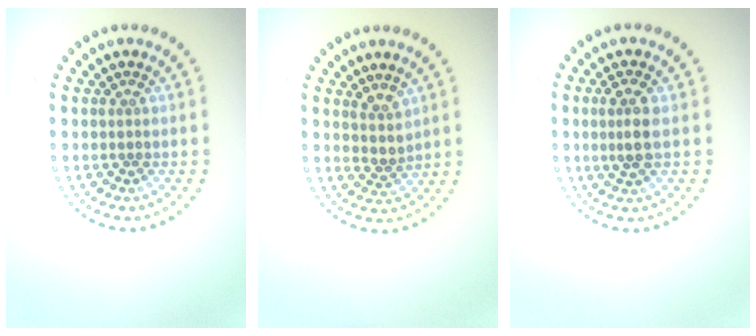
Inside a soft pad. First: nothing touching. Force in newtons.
{"total": 1.9, "press": 1.3, "slide": 1.4}
{"total": 2.4, "press": 2.3, "slide": 0.9}